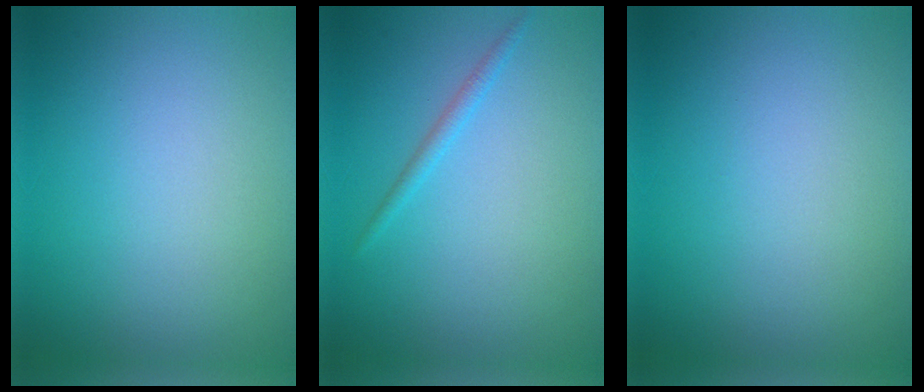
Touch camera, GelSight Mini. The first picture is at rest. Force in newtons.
{"total": 1.0, "press": 1.0, "slide": 0.1}
{"total": 0.0}